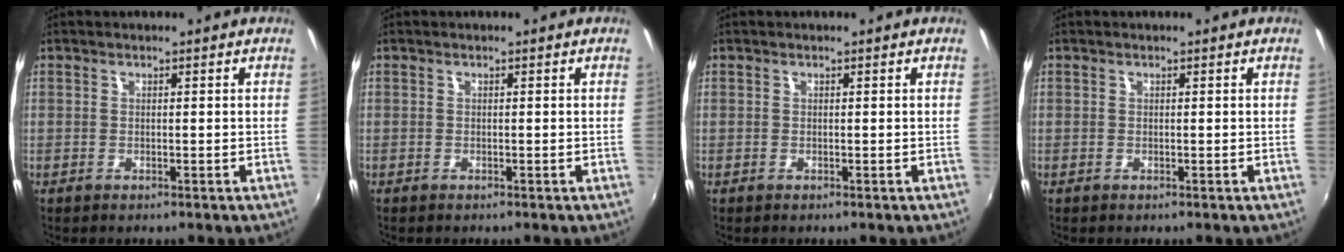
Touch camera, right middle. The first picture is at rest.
{"total": 0.0}
{"total": 0.0}
{"total": 0.0}